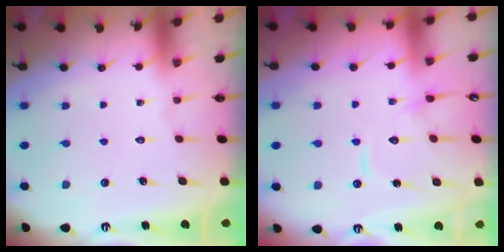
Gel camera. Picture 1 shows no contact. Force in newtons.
{"total": 10.6, "press": 10.6, "slide": 0.5}